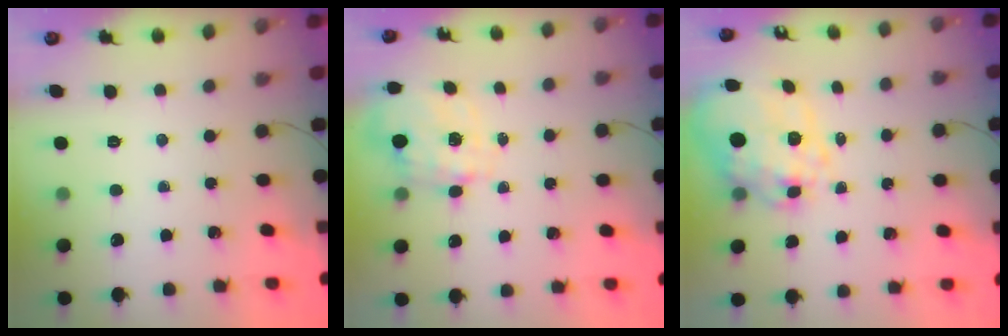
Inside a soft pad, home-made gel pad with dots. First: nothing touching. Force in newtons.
{"total": 2.5, "press": 2.3, "slide": 1.0}
{"total": 16.8, "press": 16.6, "slide": 3.1}